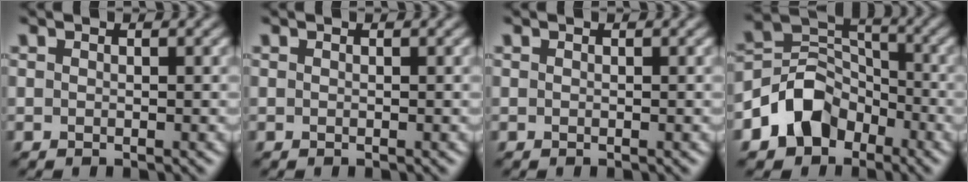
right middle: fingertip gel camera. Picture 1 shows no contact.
{"total": 0.0}
{"total": 0.0}
{"total": 6.3, "force": [-3.2, 4.8, 2.4], "torque": [-0.033, 0.005, -0.070]}